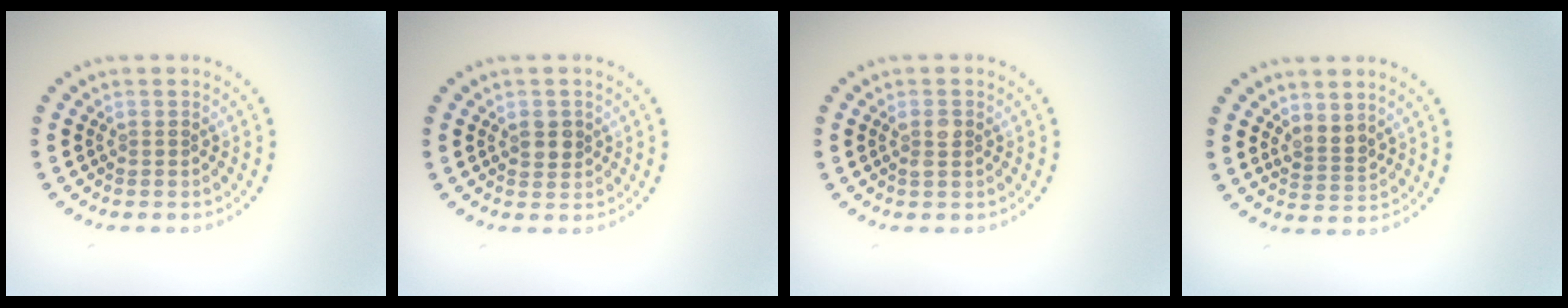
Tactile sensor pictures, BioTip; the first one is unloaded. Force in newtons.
{"total": 1.6, "press": 1.6, "slide": 0.4}
{"total": 1.3, "press": 1.3, "slide": 0.4}
{"total": 1.9, "press": 1.6, "slide": 1.0}